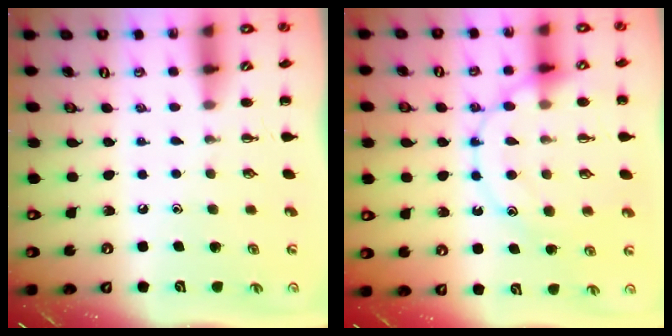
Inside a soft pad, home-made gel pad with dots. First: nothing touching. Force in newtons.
{"total": 15.9, "press": 15.9, "slide": 1.4}